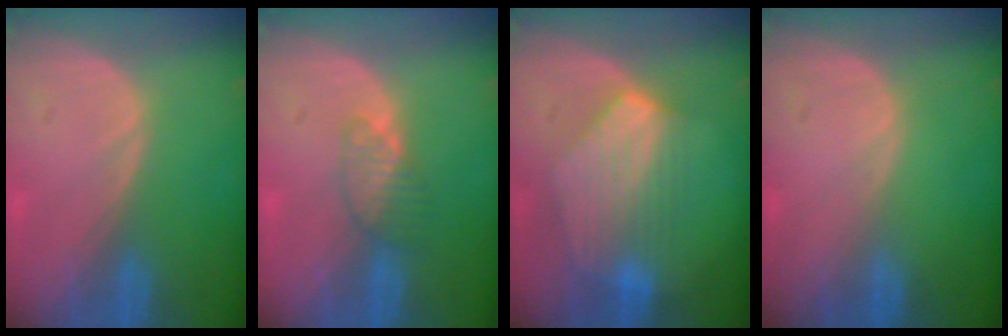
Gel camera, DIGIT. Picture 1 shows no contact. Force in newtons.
{"total": 3.5, "press": 3.2, "slide": 1.4}
{"total": 7.4, "press": 7.2, "slide": 1.6}
{"total": 0.0}